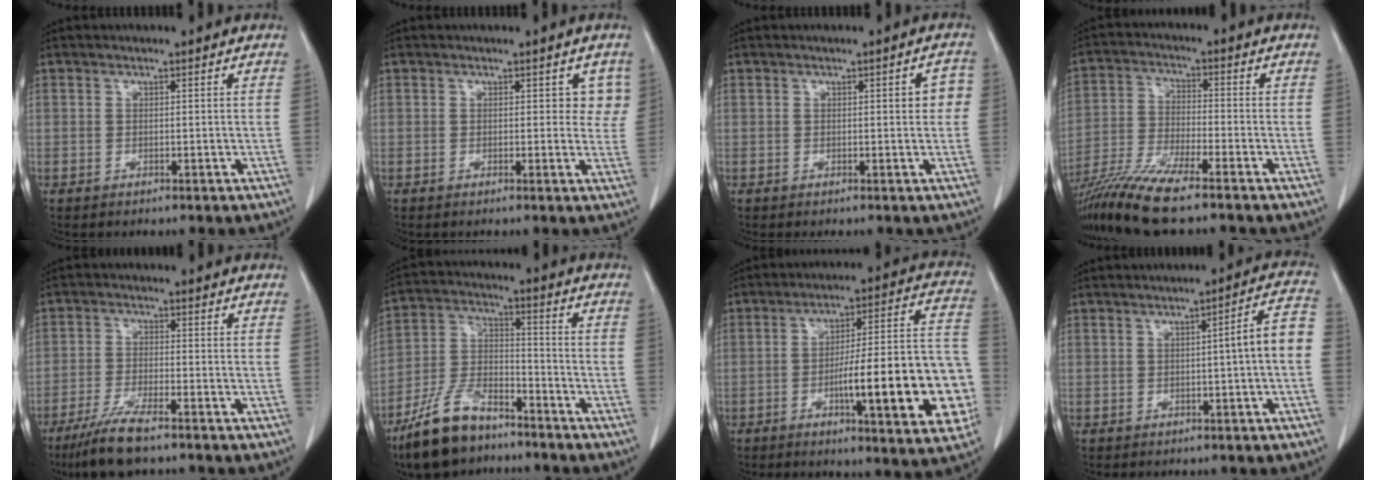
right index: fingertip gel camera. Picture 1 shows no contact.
{"total": 3.0, "force": [1.2, 2.1, 1.8], "torque": [-0.002, 0.005, 0.010]}
{"total": 2.5, "force": [0.3, 1.0, 2.3], "torque": [-0.017, 0.005, 0.000]}
{"total": 10.8, "force": [-8.7, -0.1, 6.4], "torque": [-0.121, -0.025, -0.159]}
{"total": 7.6, "force": [-5.6, 0.9, 5.0], "torque": [-0.096, -0.020, -0.098]}
{"total": 11.7, "force": [-8.7, 4.7, 6.2], "torque": [-0.134, 0.001, -0.166]}
{"total": 20.9, "force": [-5.7, 3.2, 19.9], "torque": [-0.216, 0.025, -0.073]}
{"total": 5.7, "force": [-0.7, -0.2, 5.7], "torque": [-0.071, 0.017, -0.011]}